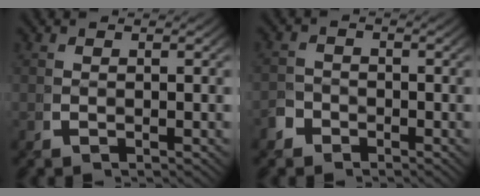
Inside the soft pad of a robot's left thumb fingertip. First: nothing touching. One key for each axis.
{"total": 2.3, "fx": -1.9, "fy": 1.2, "fz": -0.6, "tx": 0.017, "ty": -0.011, "tz": -0.035}